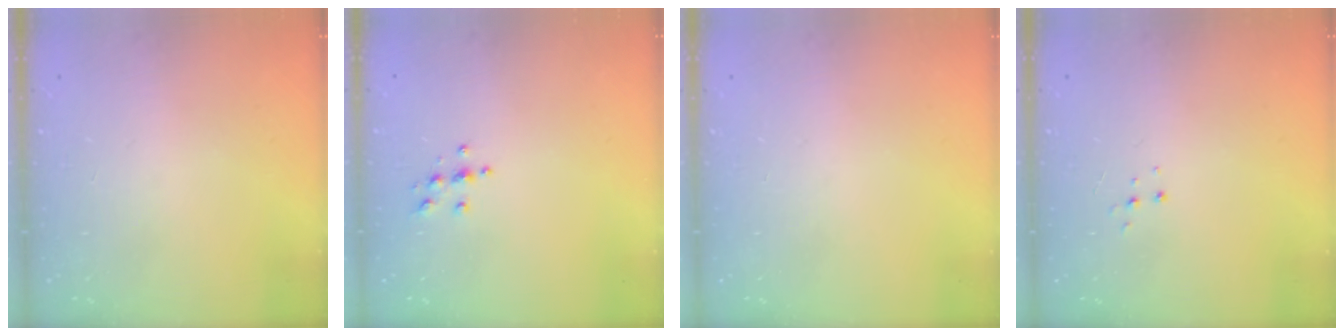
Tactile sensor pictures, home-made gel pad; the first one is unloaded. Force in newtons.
{"total": 3.9, "press": 3.8, "slide": 0.4}
{"total": 0.0}
{"total": 3.8, "press": 3.8, "slide": 0.3}